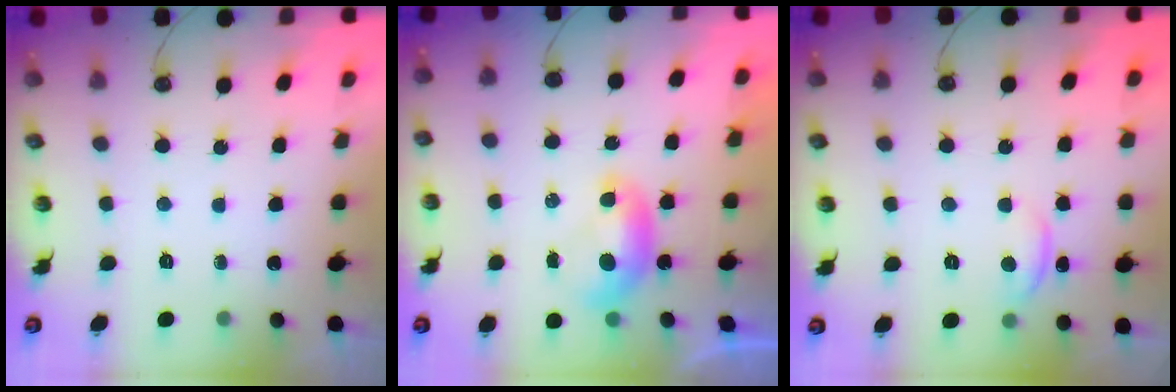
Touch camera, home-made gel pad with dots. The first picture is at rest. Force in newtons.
{"total": 0.0}
{"total": 2.2, "press": 2.1, "slide": 0.5}